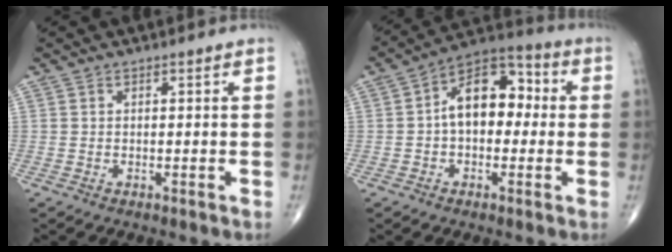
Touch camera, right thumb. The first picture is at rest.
{"total": 12.4, "force": [0.6, 7.8, 9.6], "torque": [-0.124, 0.039, -0.006]}